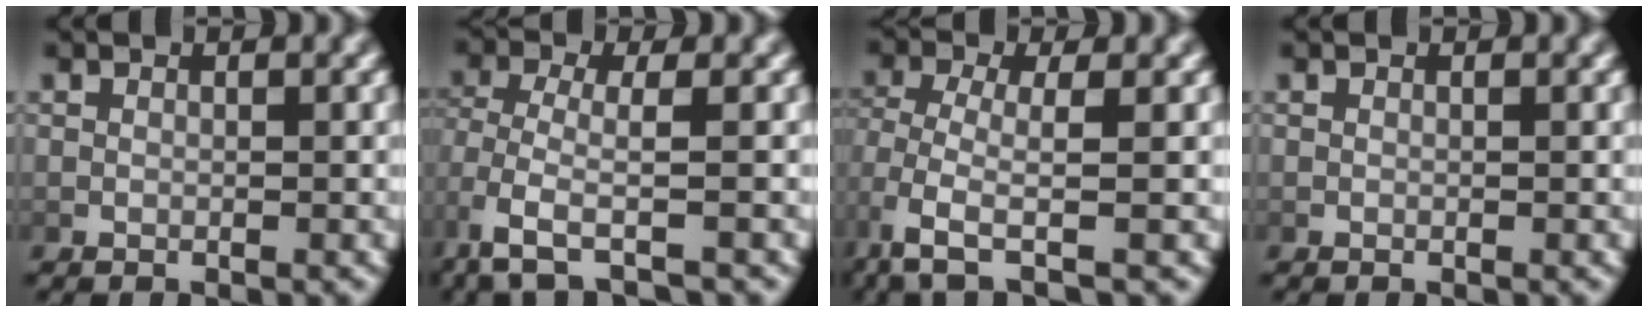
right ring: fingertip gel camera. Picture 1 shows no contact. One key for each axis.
{"total": 3.3, "fx": -1.1, "fy": 0.8, "fz": 3.0, "tx": -0.076, "ty": -0.021, "tz": -0.005}
{"total": 3.8, "fx": -1.1, "fy": 1.3, "fz": 3.4, "tx": -0.085, "ty": -0.027, "tz": -0.002}
{"total": 0.0}